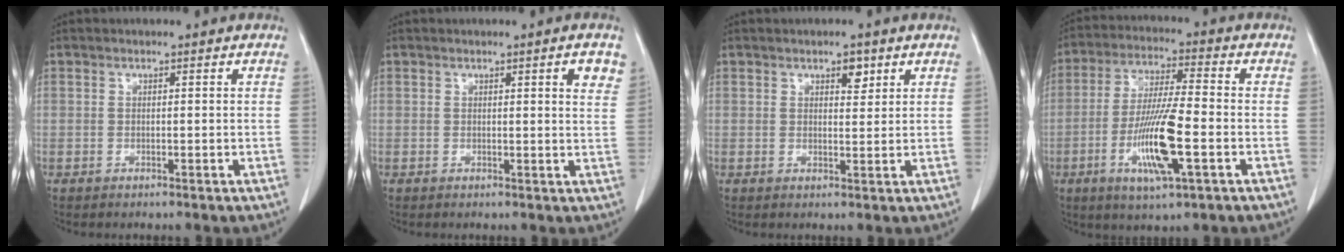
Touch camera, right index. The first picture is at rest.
{"total": 3.2, "force": [1.5, 0.3, 2.8], "torque": [-0.027, -0.004, 0.016]}
{"total": 2.4, "force": [1.4, 1.1, 1.6], "torque": [-0.022, -0.003, 0.022]}
{"total": 12.3, "force": [-3.8, 1.1, 11.7], "torque": [-0.228, -0.014, -0.070]}